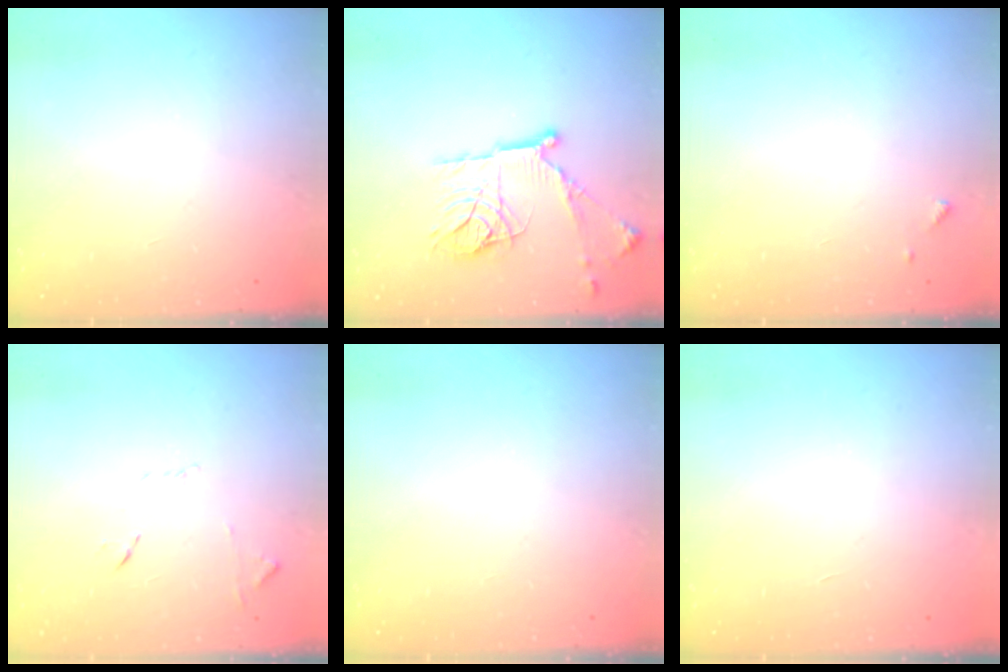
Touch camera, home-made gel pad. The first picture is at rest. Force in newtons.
{"total": 16.6, "press": 16.6, "slide": 1.3}
{"total": 5.1, "press": 5.1, "slide": 0.5}
{"total": 7.8, "press": 7.8, "slide": 0.6}
{"total": 0.0}
{"total": 1.7, "press": 1.7, "slide": 0.1}